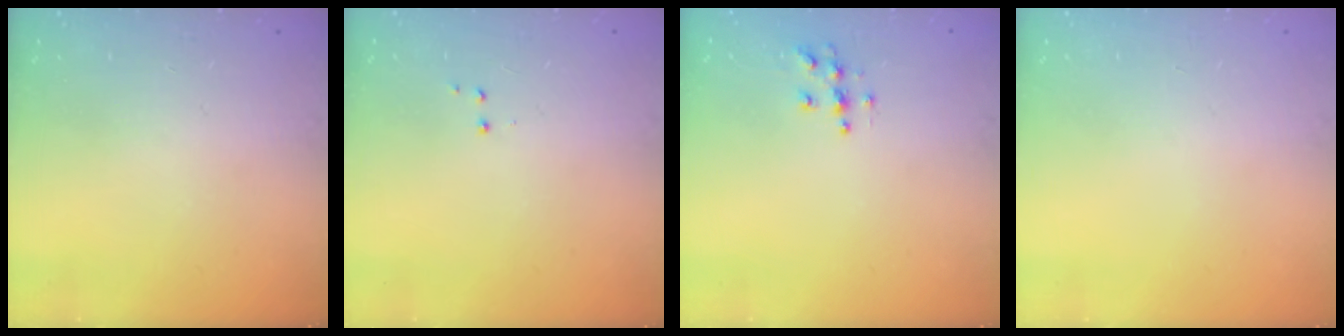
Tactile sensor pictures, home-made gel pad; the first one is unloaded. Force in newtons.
{"total": 2.8, "press": 2.7, "slide": 0.5}
{"total": 5.7, "press": 5.7, "slide": 0.5}
{"total": 0.0}